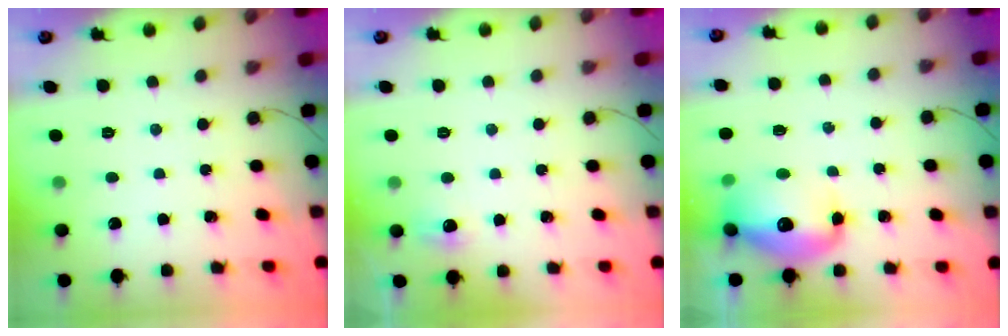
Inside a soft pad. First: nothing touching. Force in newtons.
{"total": 4.8, "press": 4.5, "slide": 1.8}
{"total": 13.9, "press": 13.5, "slide": 3.0}